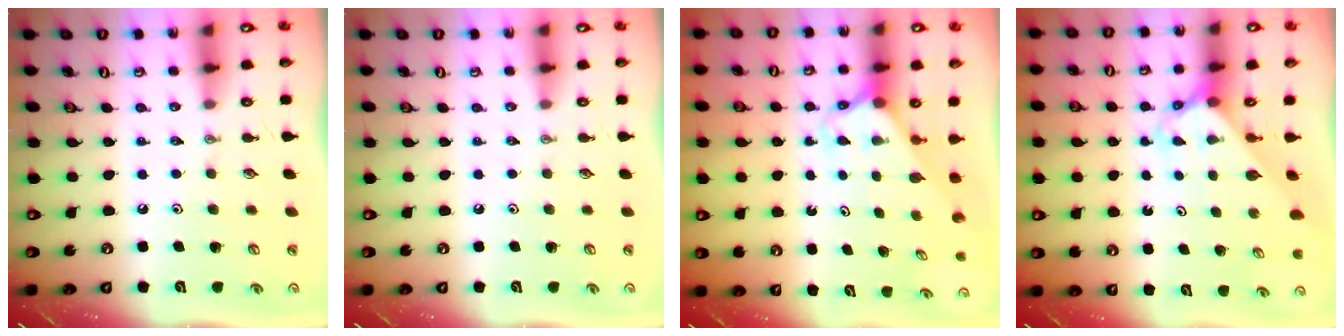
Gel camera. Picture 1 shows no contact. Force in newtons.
{"total": 0.0}
{"total": 2.4, "press": 2.4, "slide": 0.1}
{"total": 2.6, "press": 2.6, "slide": 0.2}